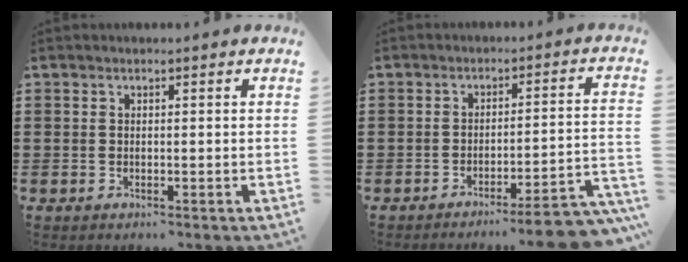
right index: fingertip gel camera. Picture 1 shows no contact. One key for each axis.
{"total": 5.8, "fx": -5.0, "fy": -0.2, "fz": 3.0, "tx": -0.046, "ty": -0.008, "tz": -0.094}